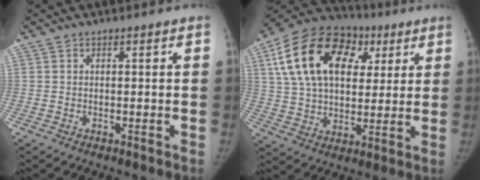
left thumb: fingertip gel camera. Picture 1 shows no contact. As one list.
[{"total": 23.7, "force": [8.3, 15.3, 16.1], "torque": [-0.274, 0.021, 0.137]}]